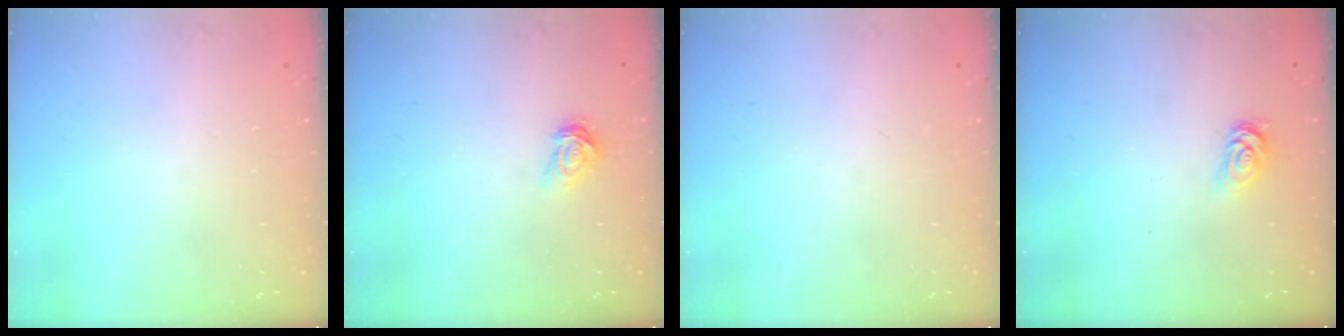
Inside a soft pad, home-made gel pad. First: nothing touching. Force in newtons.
{"total": 3.4, "press": 3.4, "slide": 0.3}
{"total": 0.0}
{"total": 2.6, "press": 2.6, "slide": 0.4}